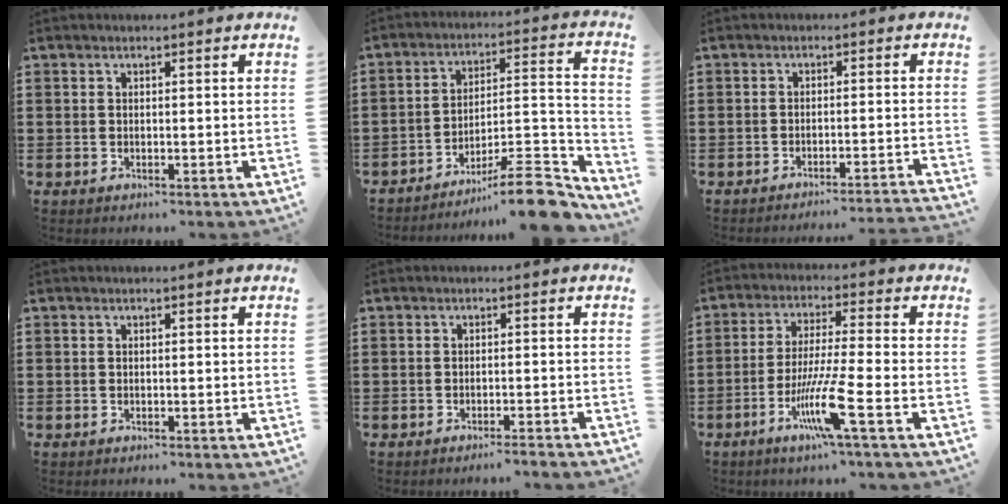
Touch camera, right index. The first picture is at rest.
{"total": 11.3, "force": [-9.3, 1.8, 6.2], "torque": [-0.075, 0.028, -0.177]}
{"total": 2.4, "force": [-2.2, -0.6, 0.7], "torque": [-0.014, -0.005, -0.046]}
{"total": 0.0}
{"total": 1.6, "force": [-1.3, -0.3, 0.8], "torque": [-0.012, 0.000, -0.026]}
{"total": 9.5, "force": [-4.6, -0.1, 8.4], "torque": [-0.170, -0.014, -0.089]}